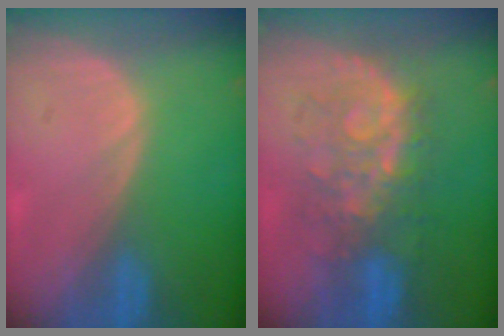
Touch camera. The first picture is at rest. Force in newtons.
{"total": 8.3, "press": 8.3, "slide": 0.9}